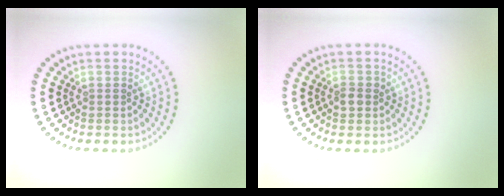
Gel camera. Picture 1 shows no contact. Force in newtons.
{"total": 1.3, "press": 1.3, "slide": 0.3}